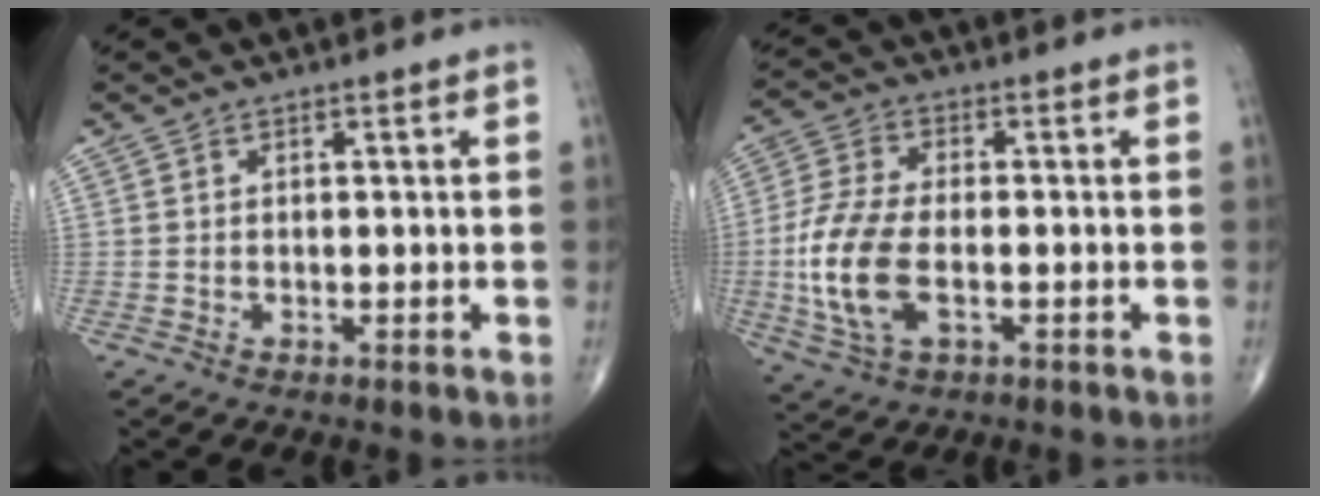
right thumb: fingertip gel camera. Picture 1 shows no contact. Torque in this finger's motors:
{"motor_torque": [0.34, 0.45, 0.89, -0.08, 0.39]}